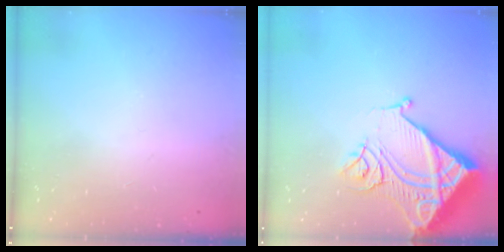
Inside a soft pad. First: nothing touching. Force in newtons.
{"total": 14.2, "press": 14.1, "slide": 1.8}